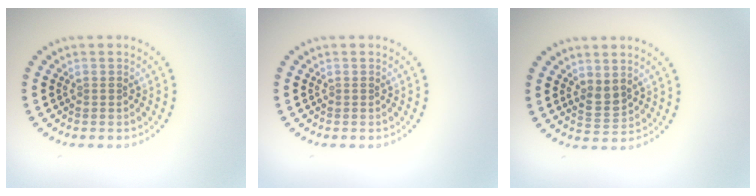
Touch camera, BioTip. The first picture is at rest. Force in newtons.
{"total": 0.0}
{"total": 1.7, "press": 1.6, "slide": 0.7}